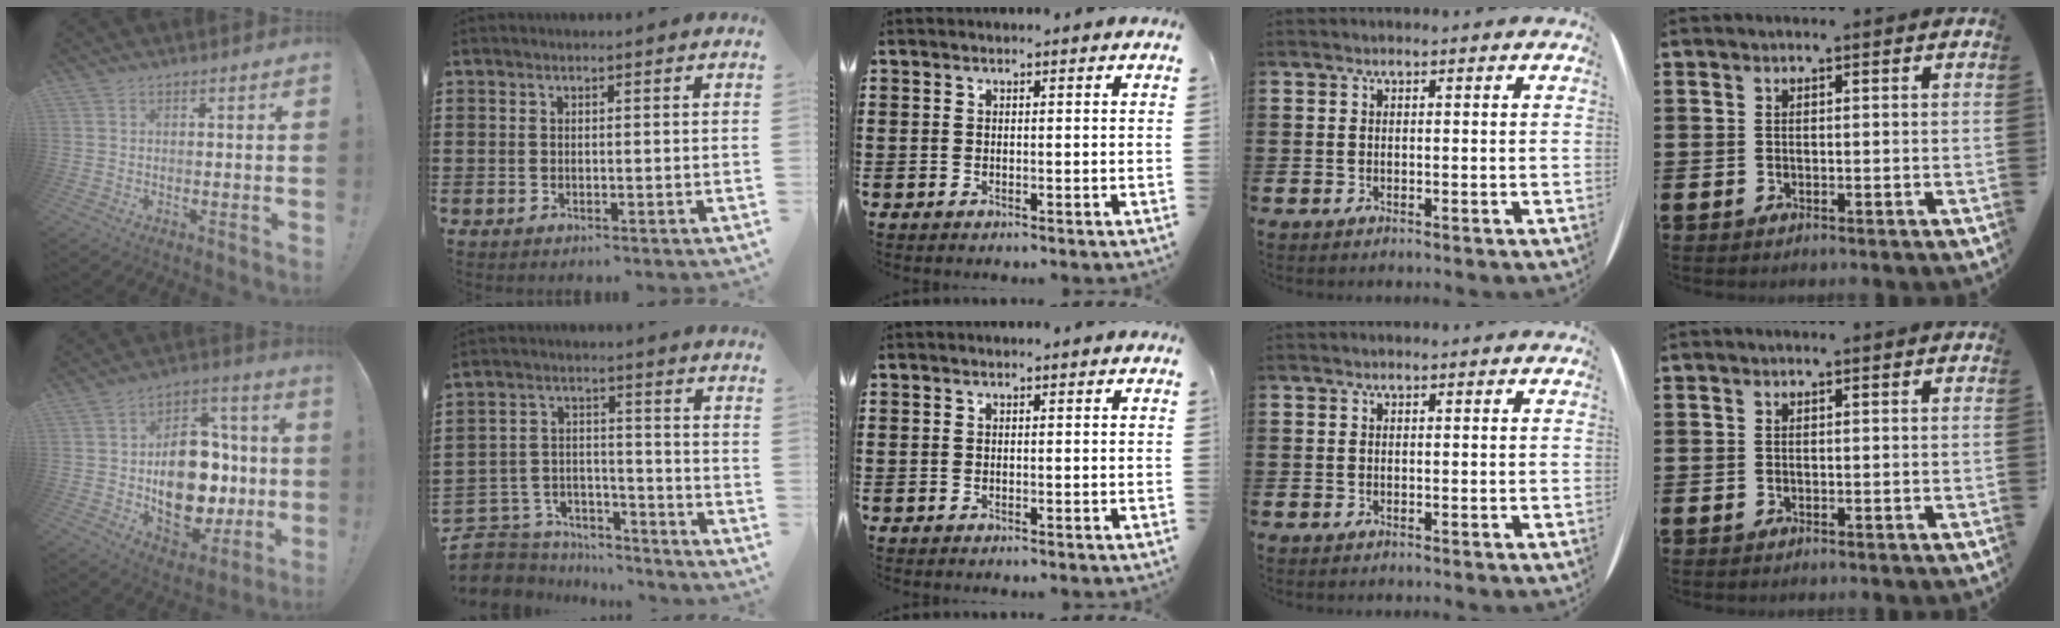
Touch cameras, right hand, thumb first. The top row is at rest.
{"thumb": {"total": 20.2, "force": [-2.2, 13.7, 14.6], "torque": [-0.232, 0.016, -0.020]}, "index": {"total": 6.3, "force": [-5.8, 2.4, 0.4], "torque": [-0.028, 0.011, -0.120]}}